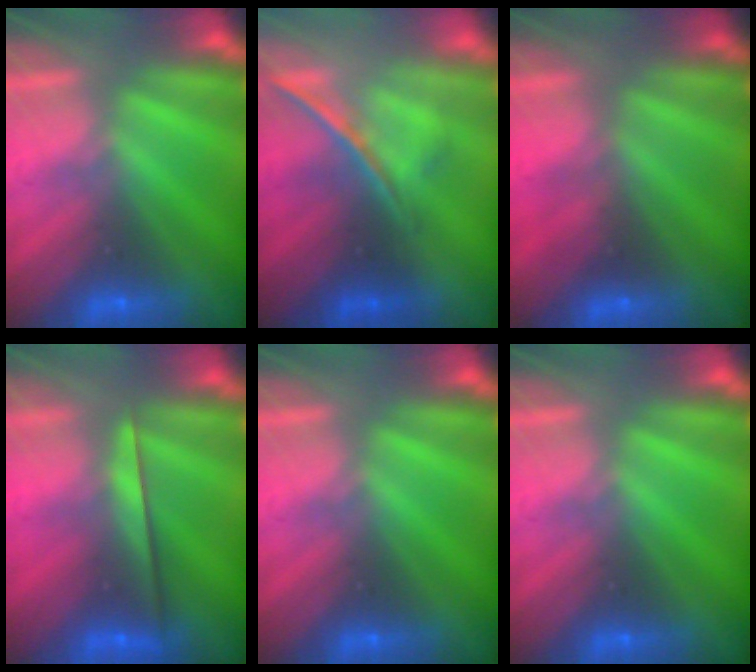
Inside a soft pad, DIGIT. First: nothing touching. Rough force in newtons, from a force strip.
{"total": 1.7}
{"total": 2.2}
{"total": 2.3}
{"total": 0.0}
{"total": 0.0}